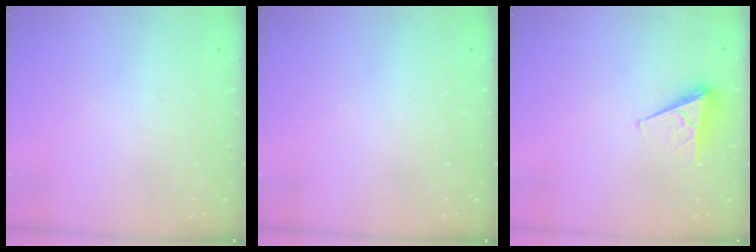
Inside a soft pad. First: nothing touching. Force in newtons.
{"total": 0.0}
{"total": 6.2, "press": 6.2, "slide": 0.5}